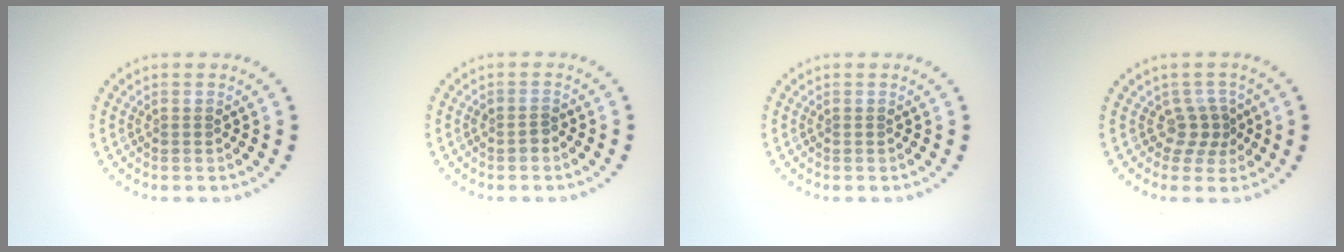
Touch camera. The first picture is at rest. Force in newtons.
{"total": 0.6, "press": 0.6, "slide": 0.3}
{"total": 0.0}
{"total": 2.2, "press": 1.5, "slide": 1.6}